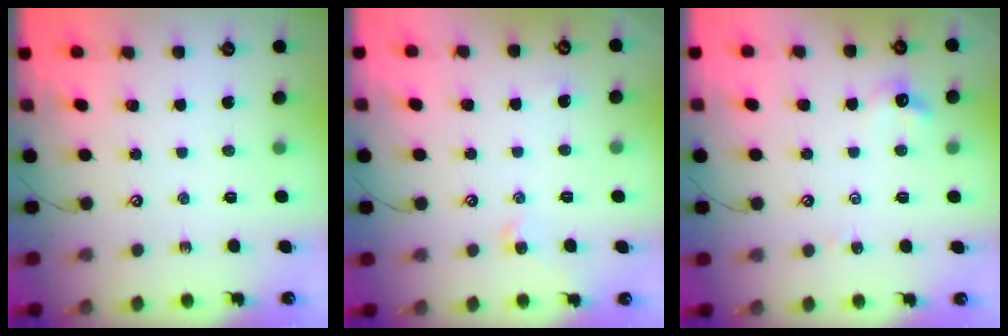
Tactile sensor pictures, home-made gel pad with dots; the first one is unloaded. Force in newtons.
{"total": 1.1, "press": 1.0, "slide": 0.4}
{"total": 2.7, "press": 2.7, "slide": 0.5}